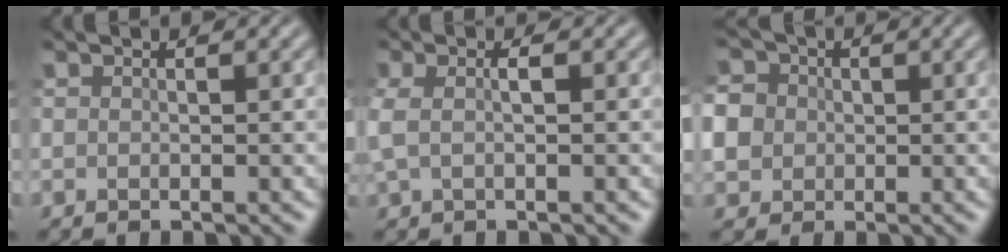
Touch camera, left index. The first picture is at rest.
{"total": 2.0, "force": [-0.1, 0.8, 1.9], "torque": [-0.047, 0.004, -0.006]}
{"total": 7.4, "force": [0.9, 6.6, 3.3], "torque": [-0.077, 0.023, -0.003]}